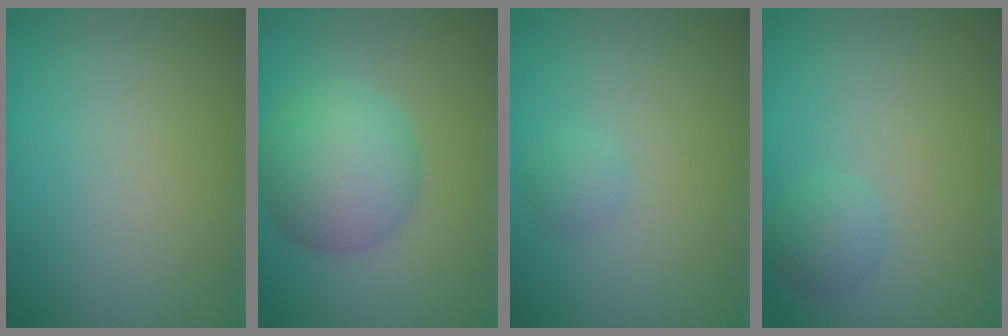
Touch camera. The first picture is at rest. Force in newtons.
{"total": 6.5, "press": 6.5, "slide": 0.2}
{"total": 1.1, "press": 1.1, "slide": 0.1}
{"total": 1.7, "press": 1.7, "slide": 0.1}